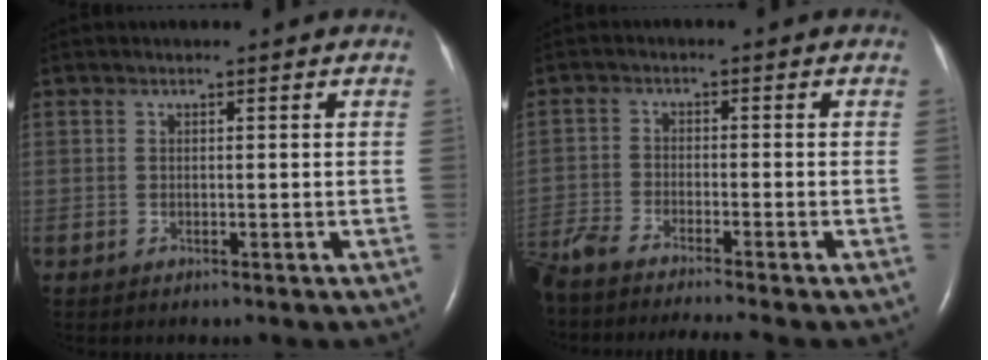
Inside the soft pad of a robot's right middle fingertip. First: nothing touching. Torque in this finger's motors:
{"motor_torque": [0.99, -1.15, 0.11, 0.05]}